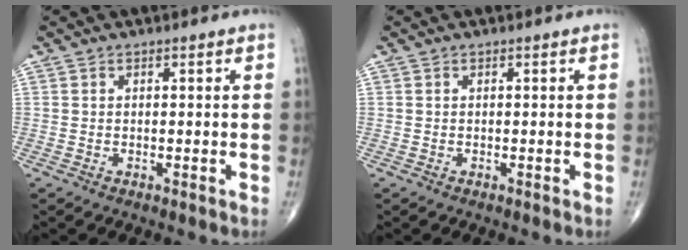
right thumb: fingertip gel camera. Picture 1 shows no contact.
{"total": 0.0}